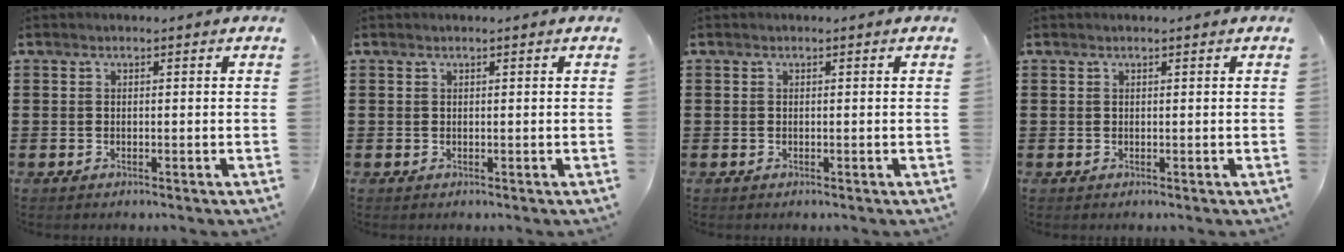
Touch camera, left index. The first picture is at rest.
{"total": 0.0}
{"total": 0.0}
{"total": 0.0}